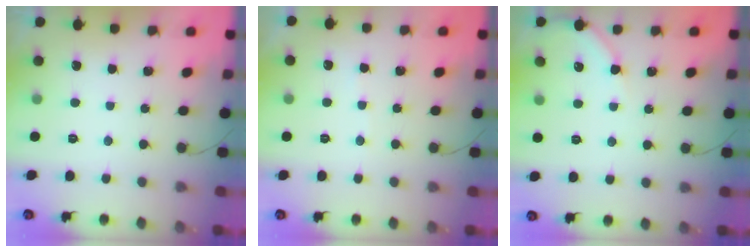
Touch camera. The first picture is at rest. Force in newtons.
{"total": 3.1, "press": 3.1, "slide": 0.4}
{"total": 4.6, "press": 4.5, "slide": 0.8}